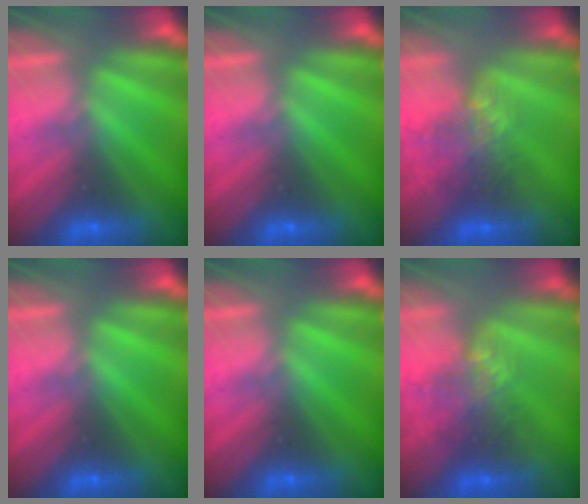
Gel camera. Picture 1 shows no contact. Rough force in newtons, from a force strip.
{"total": 0.0}
{"total": 7.6}
{"total": 0.0}
{"total": 0.0}
{"total": 7.6}